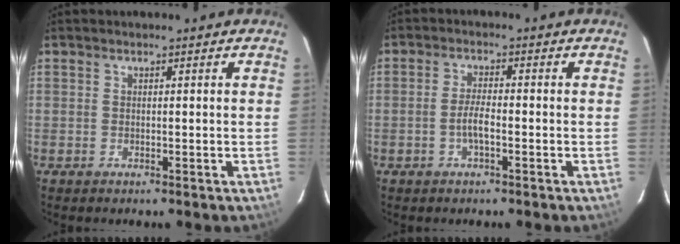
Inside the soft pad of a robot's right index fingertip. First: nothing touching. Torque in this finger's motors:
{"motor_torque": [0.66, -0.22, 0.39, 0.08]}